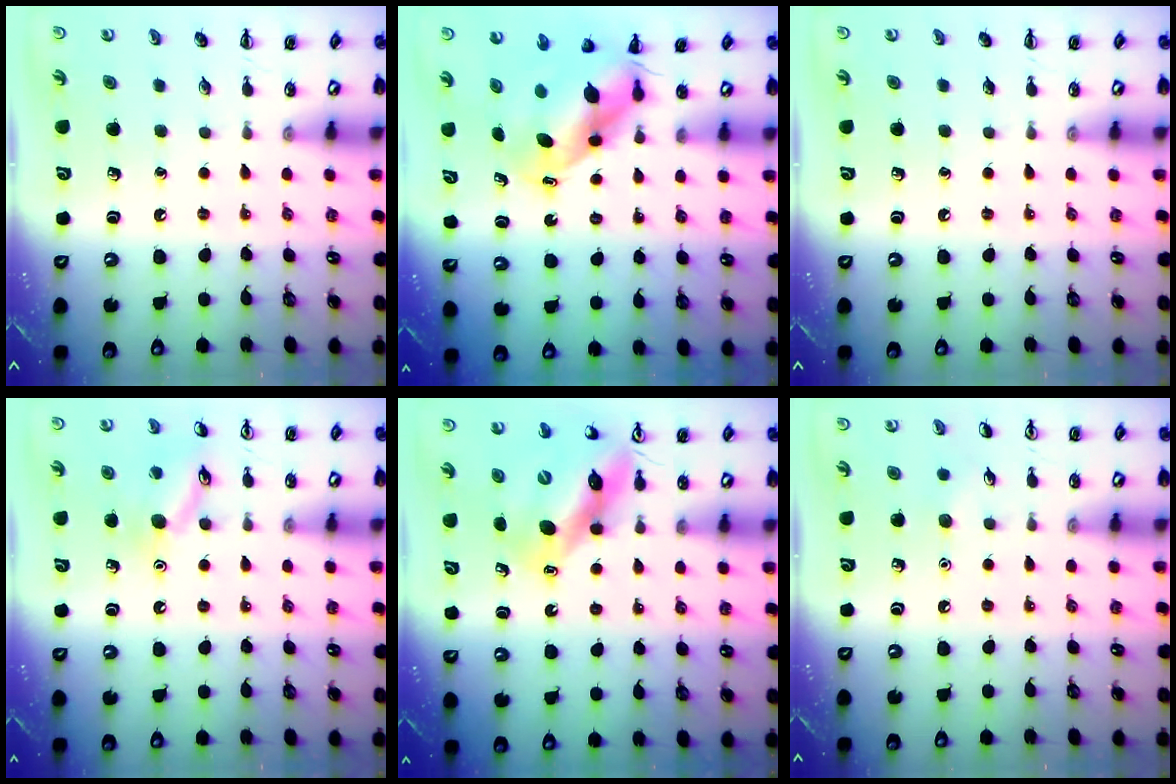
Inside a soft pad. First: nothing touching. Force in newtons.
{"total": 6.4, "press": 6.2, "slide": 1.7}
{"total": 0.0}
{"total": 11.1, "press": 11.1, "slide": 1.0}
{"total": 10.2, "press": 9.8, "slide": 3.0}
{"total": 3.4, "press": 3.3, "slide": 1.0}